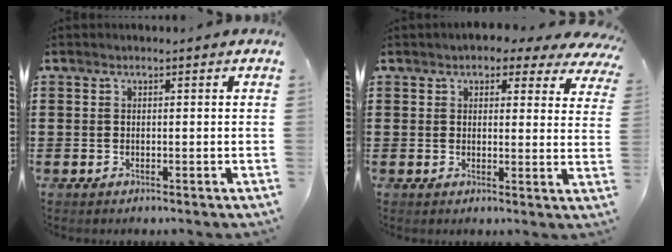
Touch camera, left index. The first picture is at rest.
{"total": 3.6, "force": [3.0, 1.4, 1.5], "torque": [-0.033, -0.006, 0.052]}